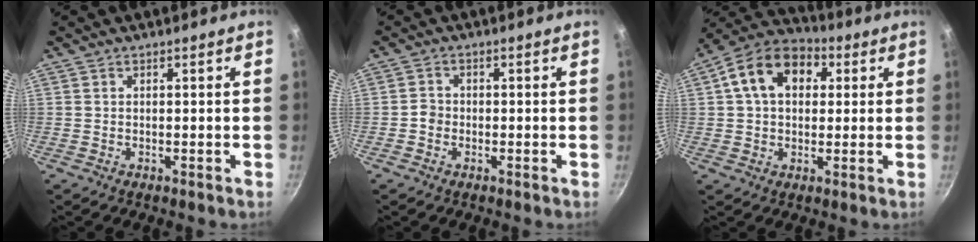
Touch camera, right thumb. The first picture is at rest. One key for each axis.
{"total": 1.9, "fx": -0.8, "fy": 1.6, "fz": 0.7, "tx": -0.002, "ty": 0.012, "tz": -0.017}
{"total": 13.9, "fx": 3.6, "fy": 9.8, "fz": 9.2, "tx": -0.128, "ty": 0.024, "tz": 0.039}